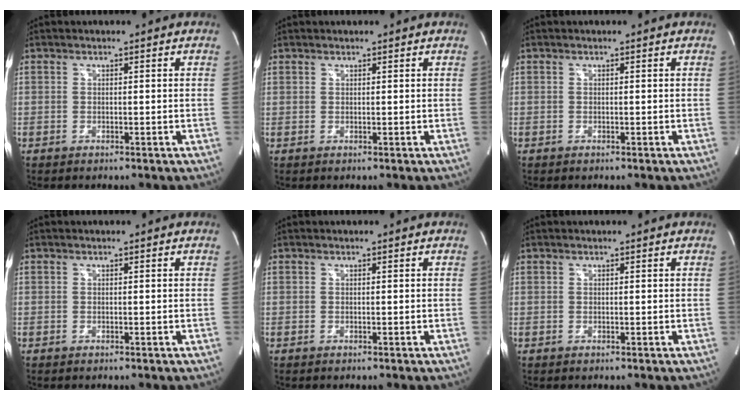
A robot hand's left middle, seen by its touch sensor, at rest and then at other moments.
{"total": 0.7, "force": [0.5, 0.4, 0.0], "torque": [-0.002, 0.004, 0.009]}
{"total": 0.0}
{"total": 0.0}
{"total": 0.0}
{"total": 0.0}